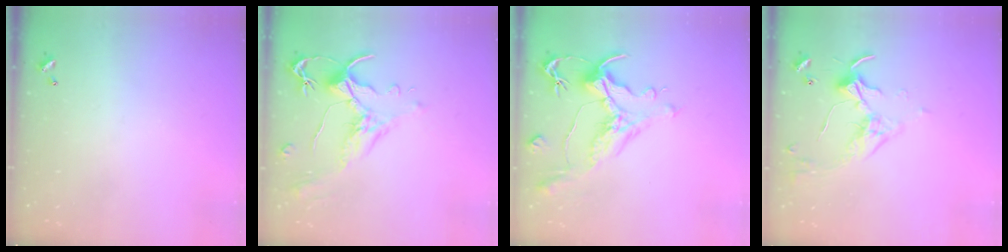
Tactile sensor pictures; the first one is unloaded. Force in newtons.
{"total": 1.5, "press": 1.0, "slide": 1.1}
{"total": 1.5, "press": 0.4, "slide": 1.5}
{"total": 3.4, "press": 3.4, "slide": 0.7}